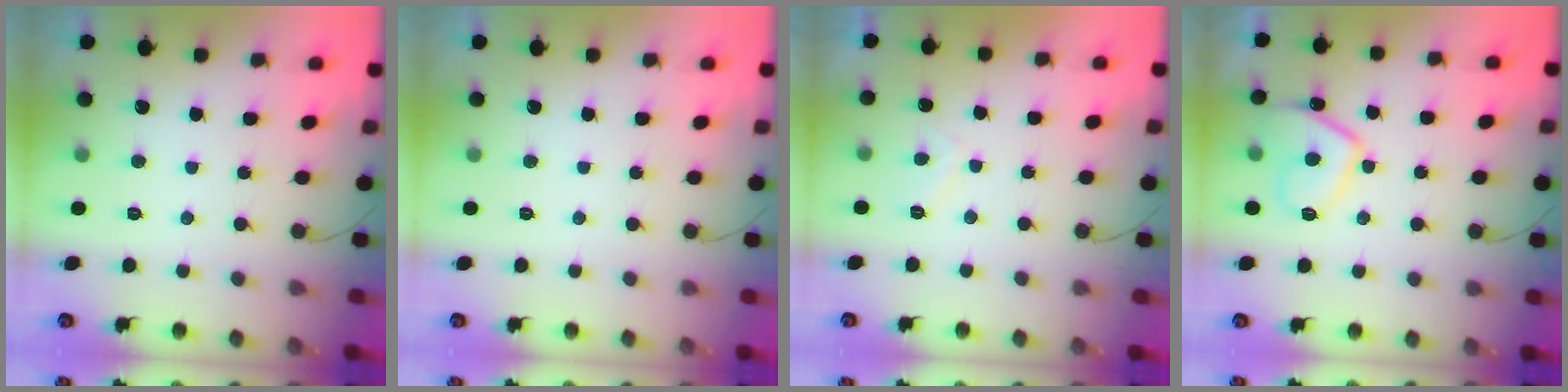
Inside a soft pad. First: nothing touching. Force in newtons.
{"total": 0.0}
{"total": 1.6, "press": 1.4, "slide": 0.7}
{"total": 9.1, "press": 8.9, "slide": 1.5}